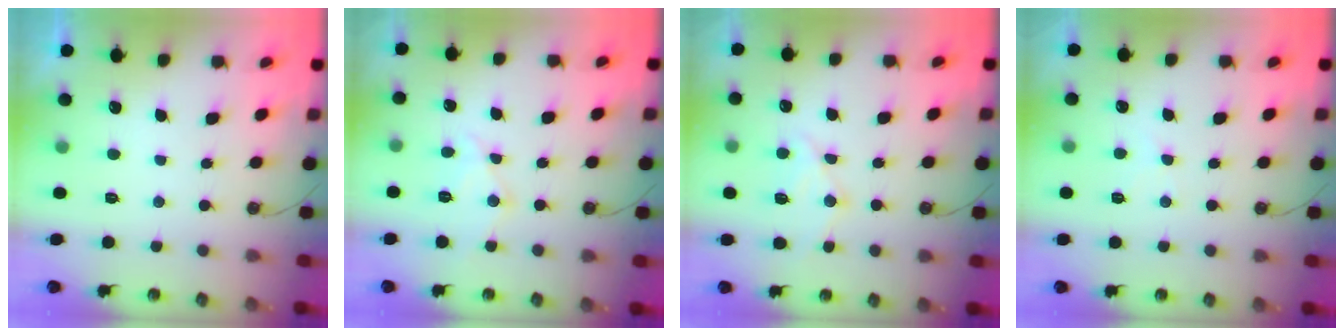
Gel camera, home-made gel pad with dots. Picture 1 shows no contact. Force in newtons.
{"total": 11.3, "press": 11.3, "slide": 1.1}
{"total": 10.8, "press": 10.8, "slide": 0.5}
{"total": 6.5, "press": 6.5, "slide": 1.0}